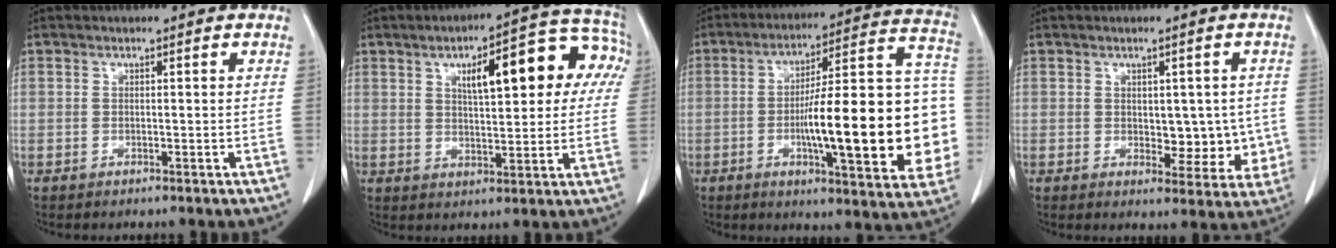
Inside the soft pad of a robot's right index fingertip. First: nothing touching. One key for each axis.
{"total": 15.1, "fx": 4.7, "fy": 4.9, "fz": 13.6, "tx": -0.168, "ty": 0.041, "tz": 0.060}
{"total": 25.2, "fx": -3.9, "fy": 4.4, "fz": 24.5, "tx": -0.267, "ty": 0.029, "tz": -0.050}
{"total": 6.9, "fx": 0.0, "fy": 4.0, "fz": 5.6, "tx": -0.048, "ty": 0.004, "tz": 0.010}